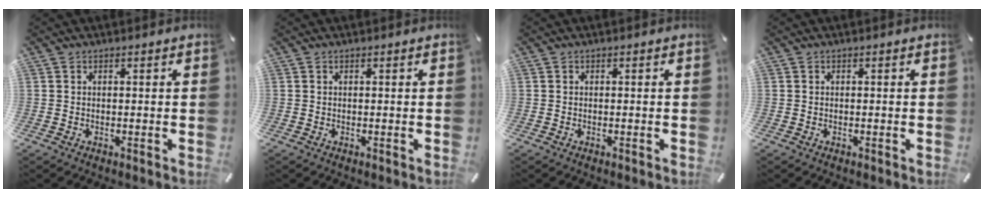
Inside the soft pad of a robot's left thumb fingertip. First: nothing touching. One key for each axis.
{"total": 0.0}
{"total": 0.0}
{"total": 0.0}